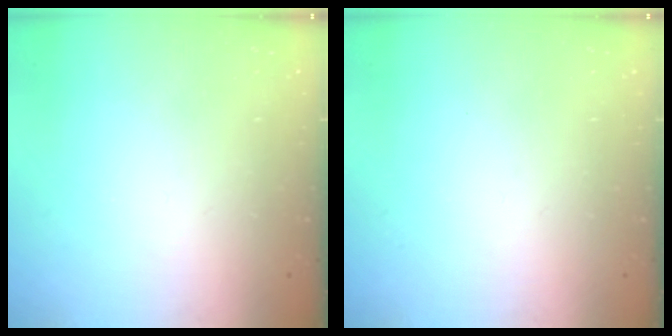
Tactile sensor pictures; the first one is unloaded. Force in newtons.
{"total": 0.0}